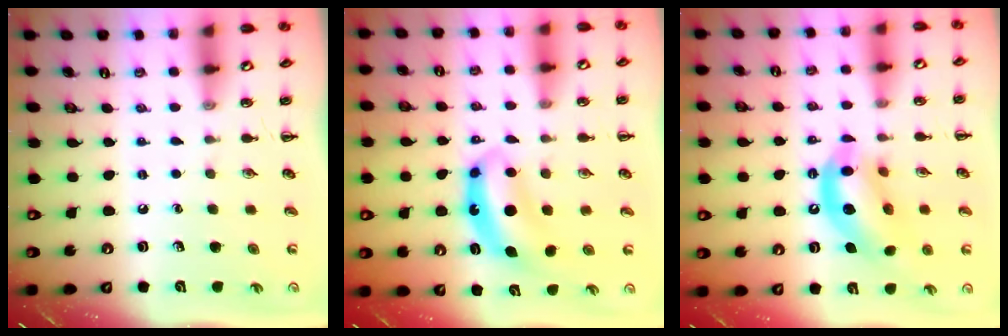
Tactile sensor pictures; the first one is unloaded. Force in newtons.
{"total": 7.6, "press": 7.5, "slide": 1.3}
{"total": 13.8, "press": 13.3, "slide": 3.4}